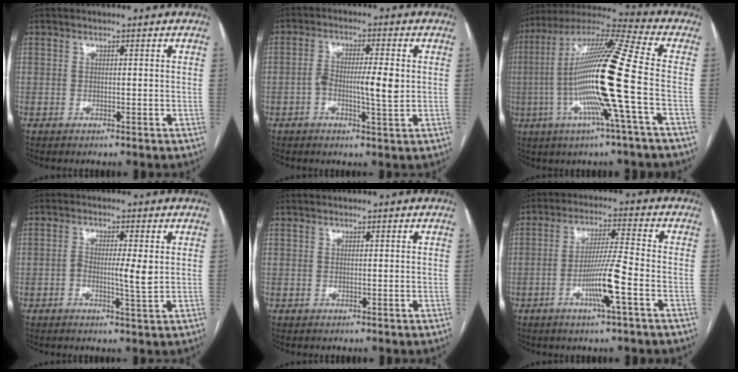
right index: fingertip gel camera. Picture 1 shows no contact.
{"total": 5.8, "force": [-0.7, 0.8, 5.7], "torque": [-0.103, 0.009, -0.010]}
{"total": 19.0, "force": [-3.5, -1.1, 18.6], "torque": [-0.356, -0.003, -0.083]}
{"total": 4.1, "force": [-0.2, 0.4, 4.1], "torque": [-0.071, -0.001, -0.003]}
{"total": 0.0}
{"total": 8.3, "force": [-3.3, -0.5, 7.7], "torque": [-0.147, -0.003, -0.061]}